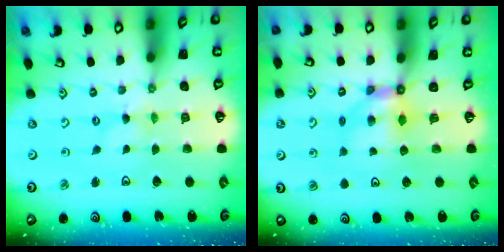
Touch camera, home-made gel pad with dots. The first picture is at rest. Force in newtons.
{"total": 5.4, "press": 5.4, "slide": 0.3}